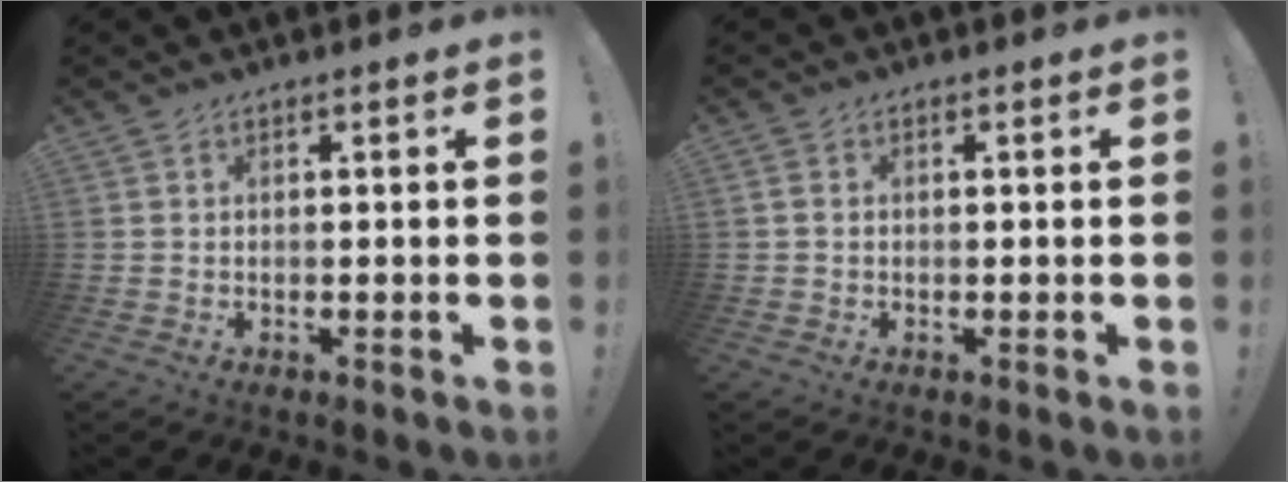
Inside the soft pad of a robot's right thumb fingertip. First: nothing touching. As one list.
[{"total": 1.5, "force": [-0.1, 1.2, 0.9], "torque": [-0.024, 0.008, 0.000]}]